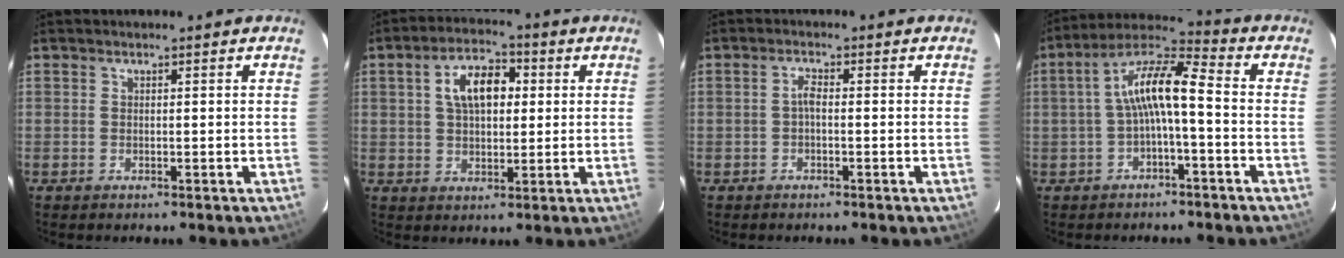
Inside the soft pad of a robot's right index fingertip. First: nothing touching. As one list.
[{"total": 8.8, "force": [2.0, 5.0, 6.9], "torque": [-0.120, 0.024, 0.035]}, {"total": 1.6, "force": [-0.5, 0.5, 1.4], "torque": [-0.028, 0.007, -0.010]}, {"total": 9.3, "force": [-1.4, 2.1, 9.0], "torque": [-0.186, 0.025, -0.028]}]